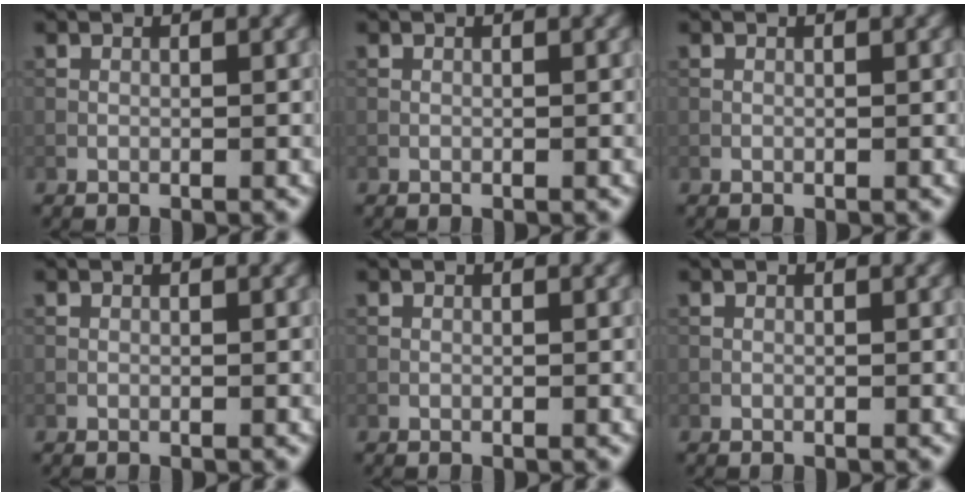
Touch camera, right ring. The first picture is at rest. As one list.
[{"total": 0.0}, {"total": 0.0}, {"total": 0.0}, {"total": 0.0}, {"total": 0.0}]